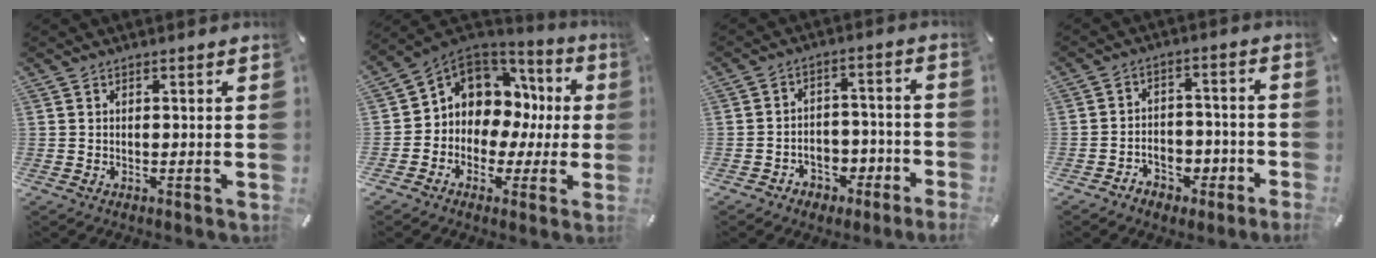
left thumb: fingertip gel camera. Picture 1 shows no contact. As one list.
[{"total": 9.3, "force": [1.6, 8.6, 3.1], "torque": [-0.058, -0.026, 0.037]}, {"total": 4.6, "force": [-3.4, 3.0, 0.8], "torque": [-0.013, 0.015, -0.063]}, {"total": 4.9, "force": [-3.6, 3.1, 1.0], "torque": [-0.012, 0.019, -0.066]}]